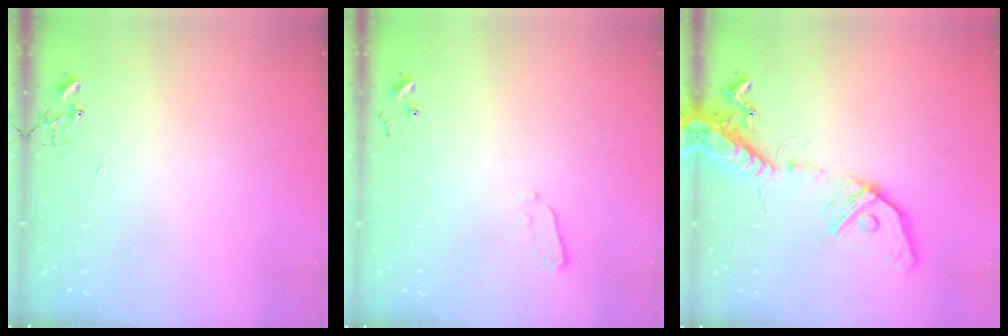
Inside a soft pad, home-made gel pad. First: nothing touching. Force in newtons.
{"total": 4.0, "press": 3.9, "slide": 0.9}
{"total": 17.0, "press": 16.7, "slide": 3.3}